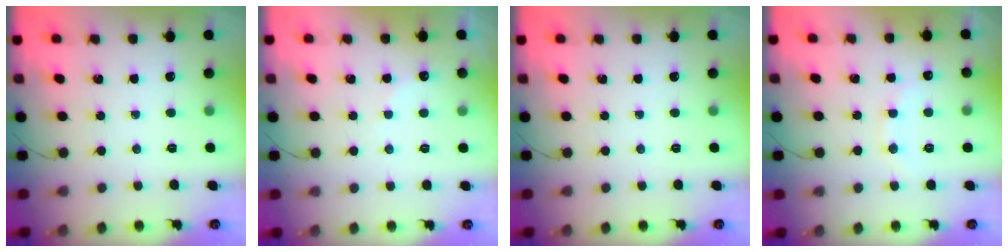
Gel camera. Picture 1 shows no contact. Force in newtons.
{"total": 6.4, "press": 6.3, "slide": 1.2}
{"total": 0.0}
{"total": 7.3, "press": 7.3, "slide": 0.6}